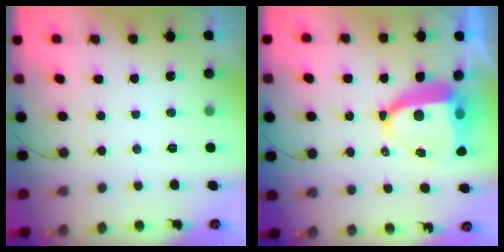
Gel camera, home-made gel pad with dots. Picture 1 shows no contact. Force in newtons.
{"total": 9.8, "press": 9.7, "slide": 1.3}